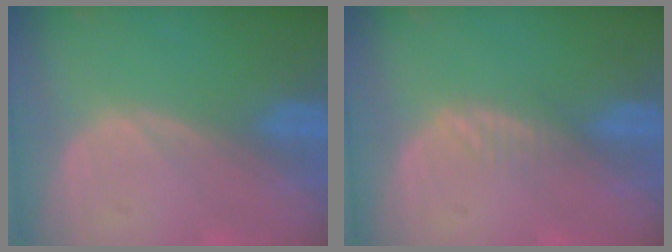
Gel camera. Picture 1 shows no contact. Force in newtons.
{"total": 1.6, "press": 1.6, "slide": 0.1}